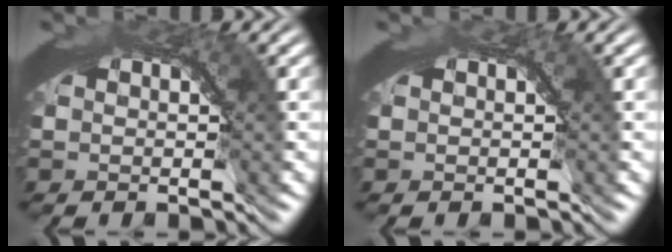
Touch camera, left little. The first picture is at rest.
{"total": 0.5, "force": [-0.1, -0.1, -0.5], "torque": [0.004, -0.001, 0.000]}